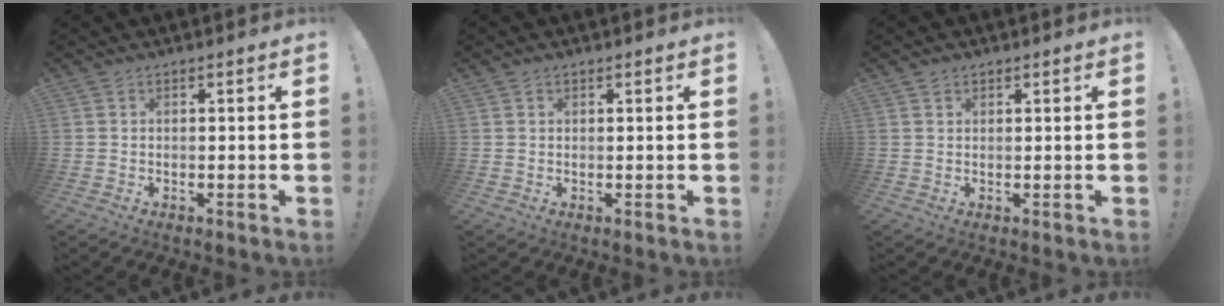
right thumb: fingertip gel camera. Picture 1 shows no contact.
{"total": 0.8, "force": [0.5, 0.6, 0.1], "torque": [-0.001, 0.001, 0.010]}
{"total": 1.3, "force": [1.0, 0.8, 0.2], "torque": [-0.003, -0.001, 0.019]}